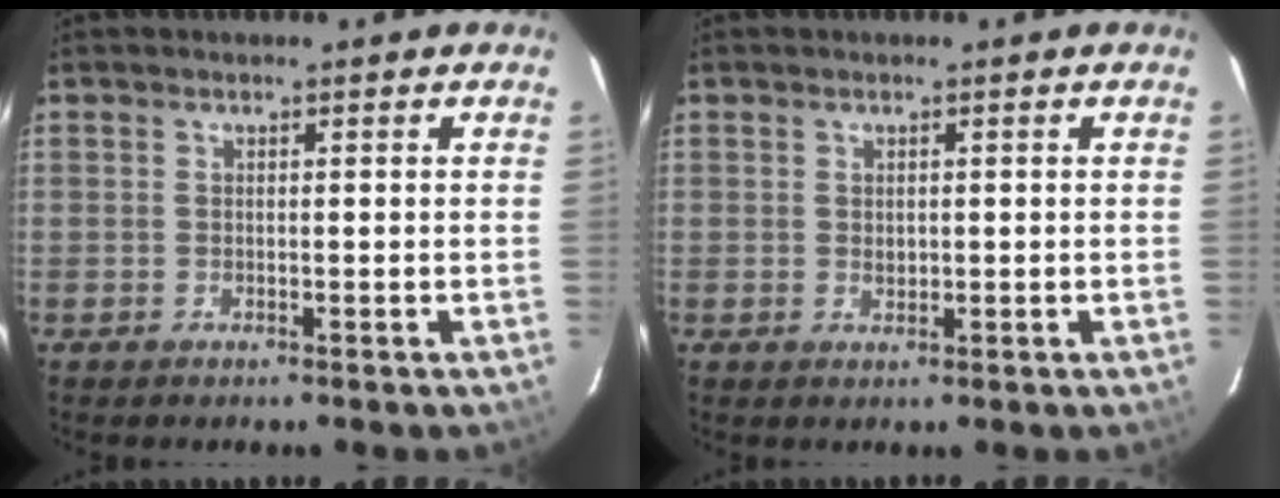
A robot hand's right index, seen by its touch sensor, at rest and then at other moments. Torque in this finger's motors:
{"motor_torque": [0.05, -0.02, 0.02, 0.02]}